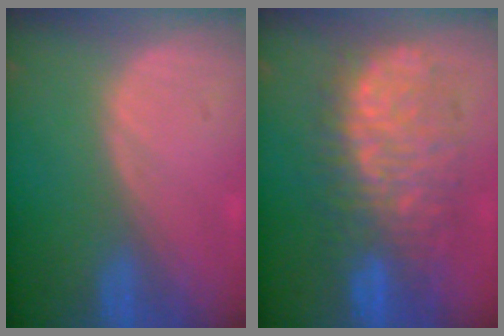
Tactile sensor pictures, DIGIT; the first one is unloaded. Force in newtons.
{"total": 11.0, "press": 10.9, "slide": 1.3}